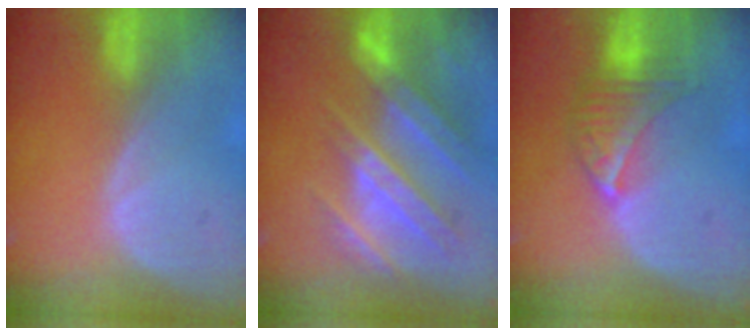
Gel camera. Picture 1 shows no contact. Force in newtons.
{"total": 10.5, "press": 9.6, "slide": 4.2}
{"total": 6.8, "press": 6.2, "slide": 2.8}